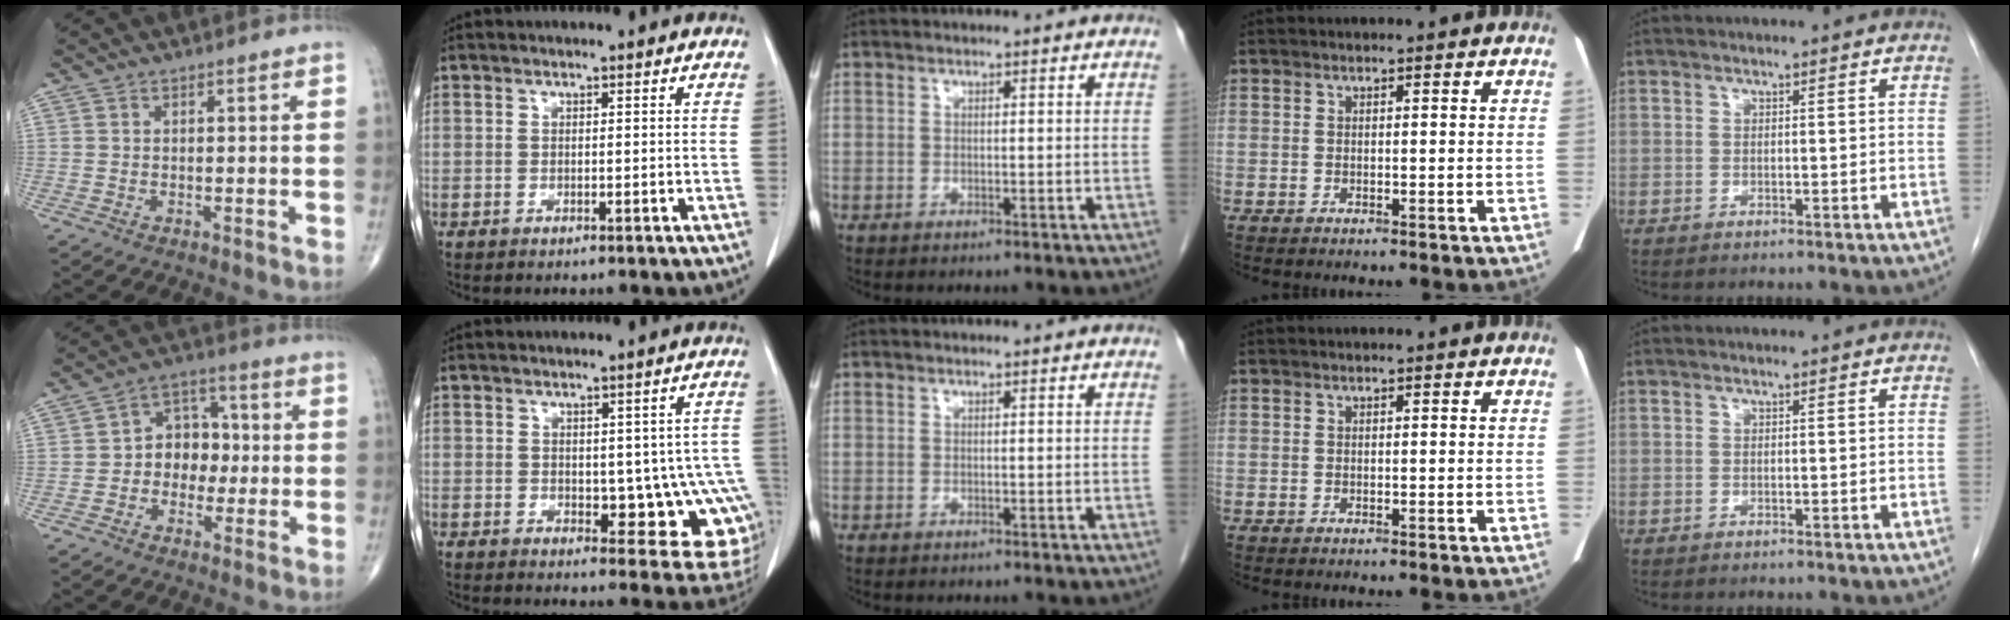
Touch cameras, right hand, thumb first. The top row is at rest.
{"thumb": {"total": 8.6, "force": [-0.7, 6.8, 5.2], "torque": [-0.037, 0.031, -0.024]}, "index": {"total": 10.8, "force": [-1.2, 5.0, 9.4], "torque": [-0.085, 0.012, 0.000]}}